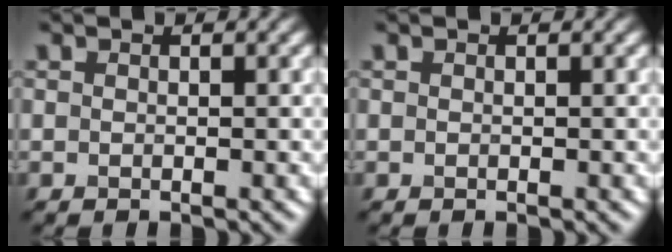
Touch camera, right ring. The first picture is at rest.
{"total": 0.0}